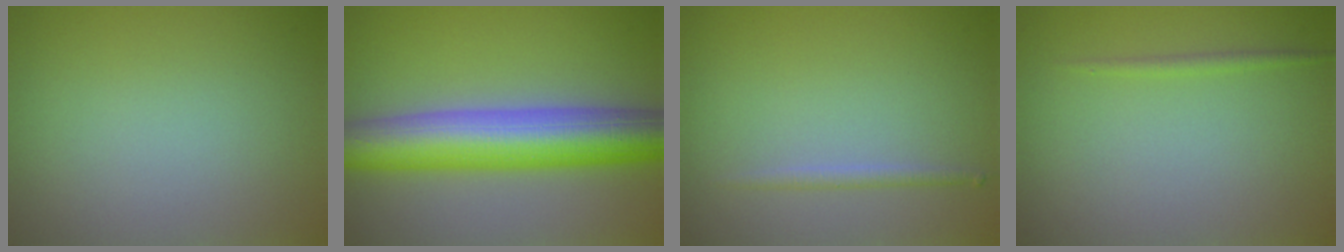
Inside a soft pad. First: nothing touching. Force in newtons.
{"total": 9.3, "press": 9.3, "slide": 0.5}
{"total": 1.1, "press": 1.1, "slide": 0.0}
{"total": 0.8, "press": 0.8, "slide": 0.1}